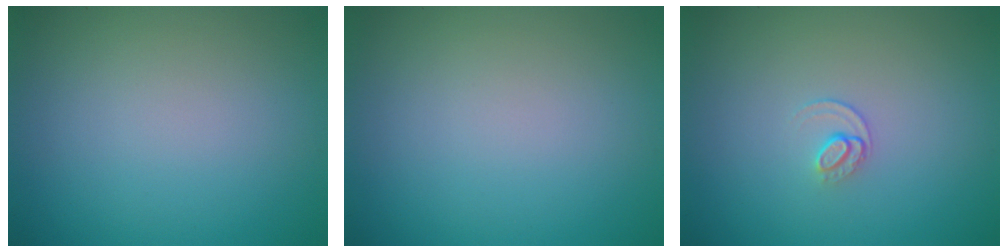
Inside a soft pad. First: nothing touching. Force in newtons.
{"total": 0.0}
{"total": 1.0, "press": 0.6, "slide": 0.8}